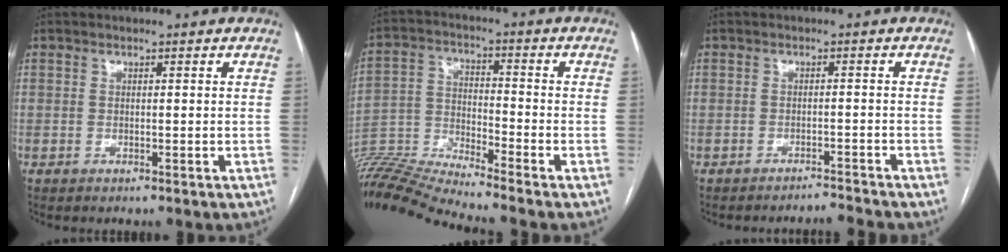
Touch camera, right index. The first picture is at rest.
{"total": 12.1, "force": [-11.5, -3.0, 2.4], "torque": [-0.049, 0.007, -0.214]}
{"total": 3.1, "force": [-2.7, -1.5, -0.6], "torque": [0.011, -0.008, -0.039]}